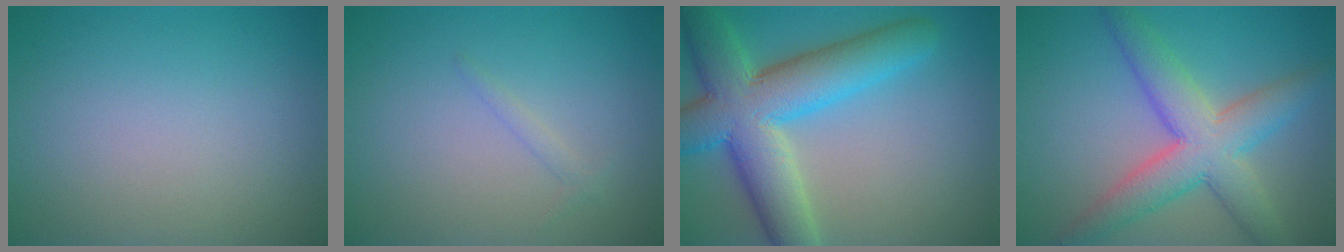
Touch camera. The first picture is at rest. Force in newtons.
{"total": 0.9, "press": 0.9, "slide": 0.0}
{"total": 10.1, "press": 10.0, "slide": 0.6}
{"total": 6.9, "press": 6.9, "slide": 0.1}